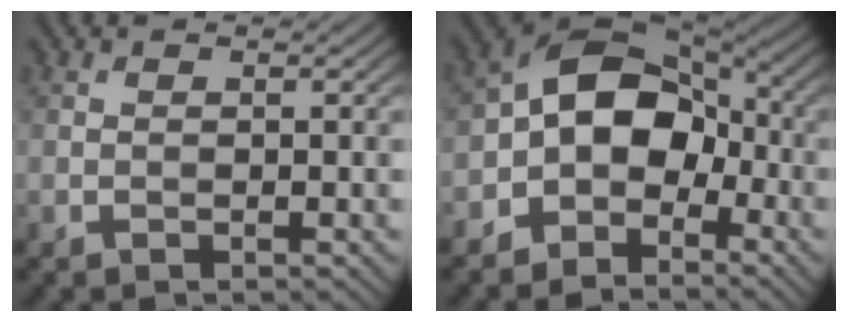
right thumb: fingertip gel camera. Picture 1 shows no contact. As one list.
[{"total": 8.9, "force": [-3.0, 6.3, 5.6], "torque": [-0.081, 0.012, -0.077]}]